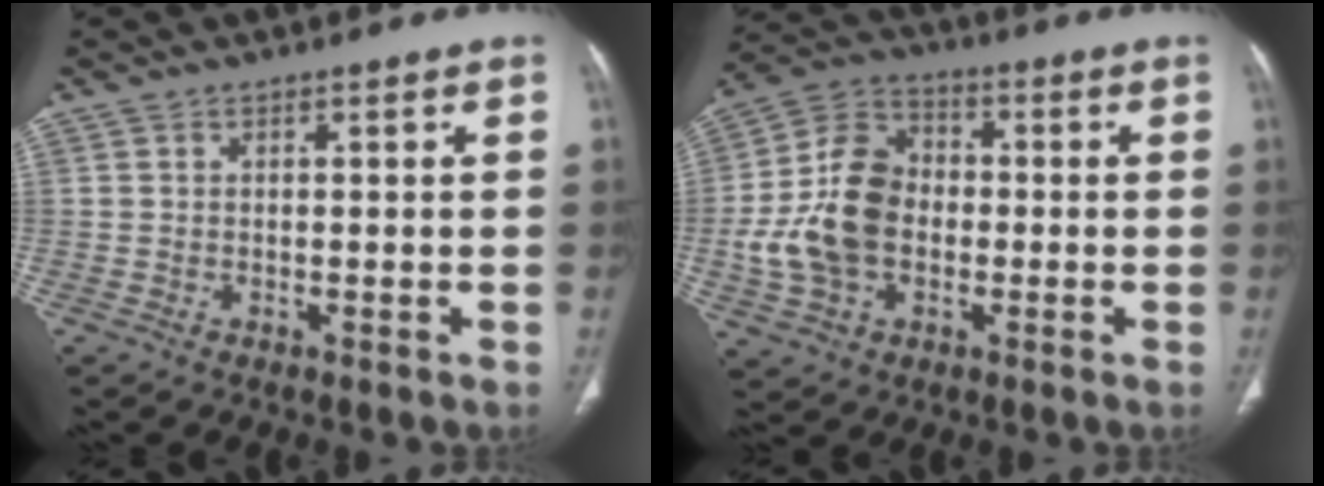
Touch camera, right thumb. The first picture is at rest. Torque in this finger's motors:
{"motor_torque": [1.21, 1.80, 0.84, -0.74, 0.29]}